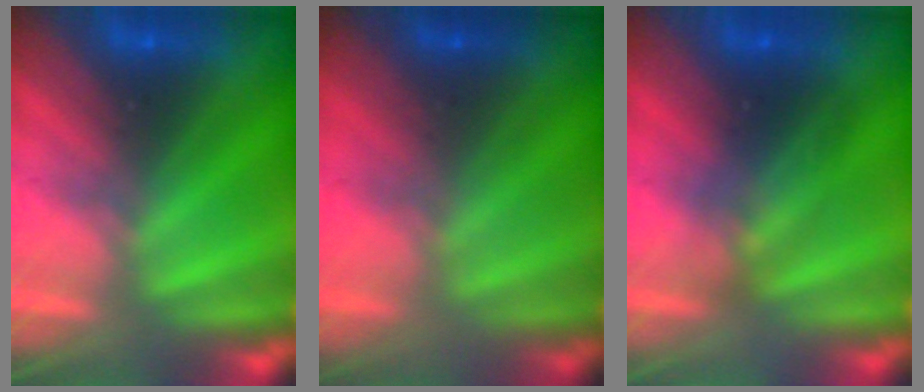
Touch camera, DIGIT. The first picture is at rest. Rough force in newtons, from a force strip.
{"total": 1.7}
{"total": 2.9}